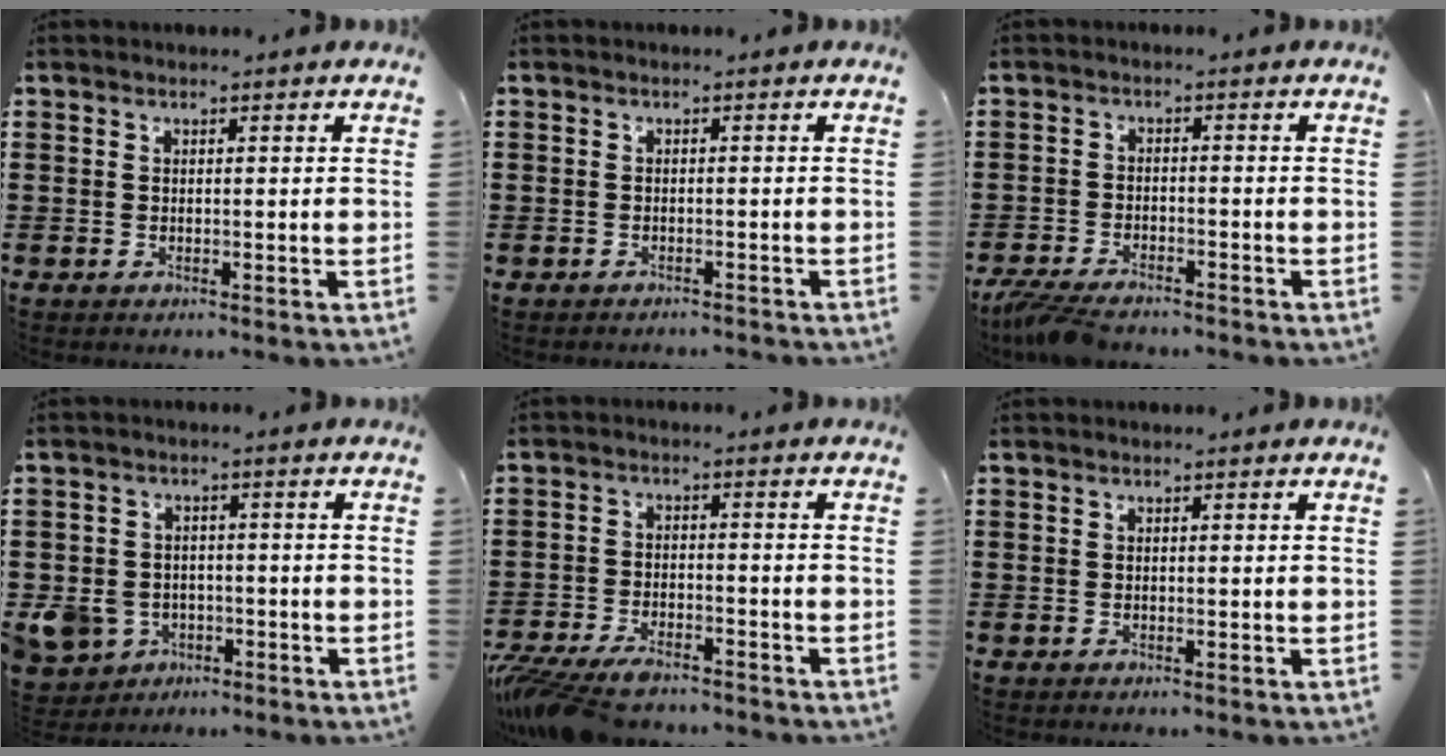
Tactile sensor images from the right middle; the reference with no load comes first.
{"total": 1.3, "force": [-1.2, 0.4, -0.2], "torque": [0.000, 0.004, -0.027]}
{"total": 4.1, "force": [-3.7, 0.7, 1.5], "torque": [-0.047, -0.007, -0.078]}
{"total": 5.4, "force": [-2.1, 4.7, 1.7], "torque": [-0.059, 0.005, -0.042]}
{"total": 5.7, "force": [-5.0, 1.5, 2.3], "torque": [-0.062, -0.002, -0.100]}
{"total": 0.0}